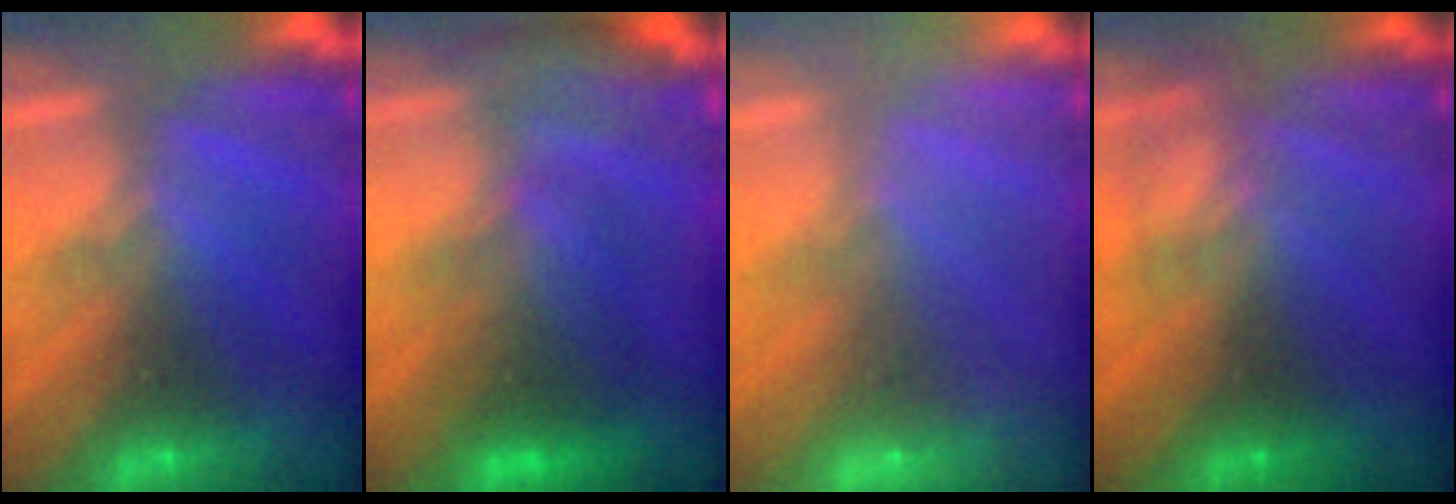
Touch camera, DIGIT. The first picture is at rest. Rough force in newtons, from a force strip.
{"total": 2.8}
{"total": 2.4}
{"total": 2.4}